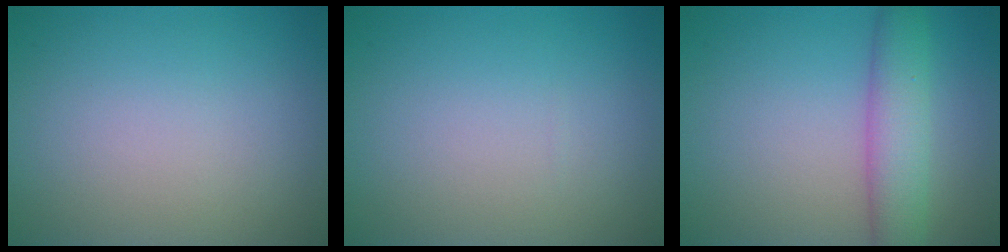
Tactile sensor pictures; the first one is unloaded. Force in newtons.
{"total": 0.0}
{"total": 4.5, "press": 4.5, "slide": 0.1}